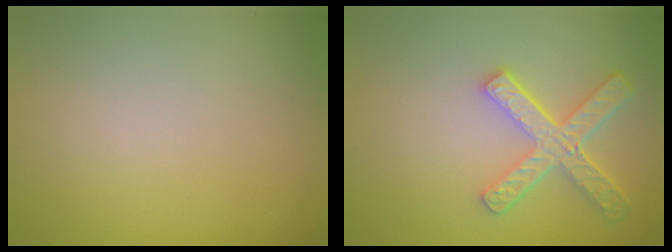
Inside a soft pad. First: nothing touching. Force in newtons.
{"total": 5.1, "press": 3.8, "slide": 3.3}